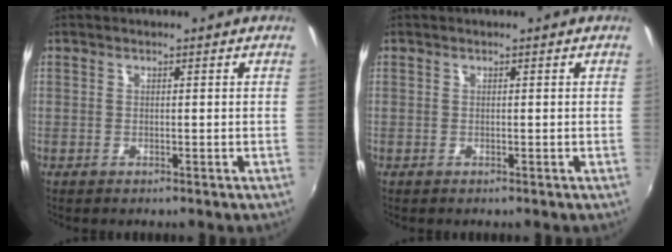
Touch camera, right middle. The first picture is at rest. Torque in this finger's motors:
{"motor_torque": [0.00, 0.00, 0.00, 0.01]}